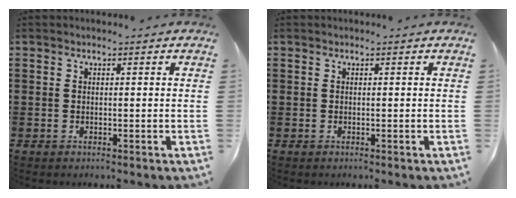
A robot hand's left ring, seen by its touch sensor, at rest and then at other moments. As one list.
[{"total": 0.0}]